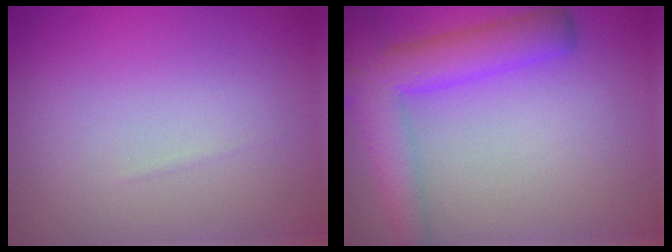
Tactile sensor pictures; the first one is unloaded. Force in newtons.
{"total": 6.0, "press": 6.0, "slide": 0.3}